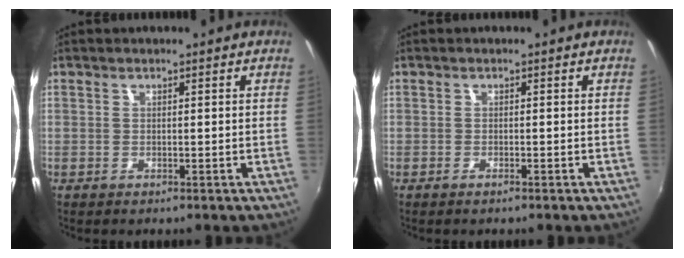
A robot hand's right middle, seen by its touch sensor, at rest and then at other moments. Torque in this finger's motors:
{"motor_torque": [-0.57, -0.38, -0.01, -0.01]}